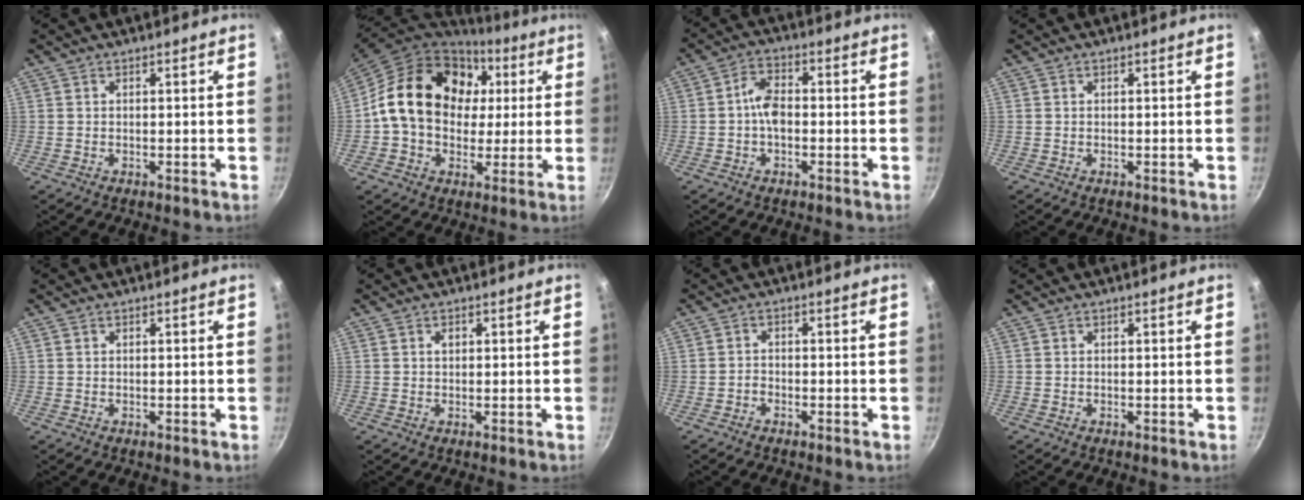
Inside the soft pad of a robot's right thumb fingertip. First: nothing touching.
{"total": 20.6, "force": [3.8, 16.0, 12.4], "torque": [-0.188, 0.020, 0.055]}
{"total": 5.5, "force": [-0.8, 3.4, 4.3], "torque": [-0.067, 0.023, -0.024]}
{"total": 0.0}
{"total": 0.0}
{"total": 1.2, "force": [0.4, 0.9, 0.7], "torque": [-0.006, 0.003, 0.005]}
{"total": 1.4, "force": [-1.1, 0.7, 0.4], "torque": [-0.011, 0.011, -0.023]}
{"total": 0.0}